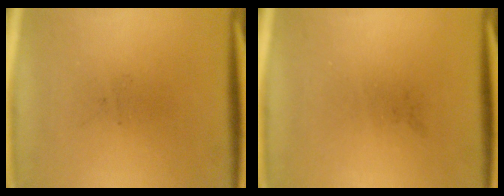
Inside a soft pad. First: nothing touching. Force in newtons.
{"total": 0.0}